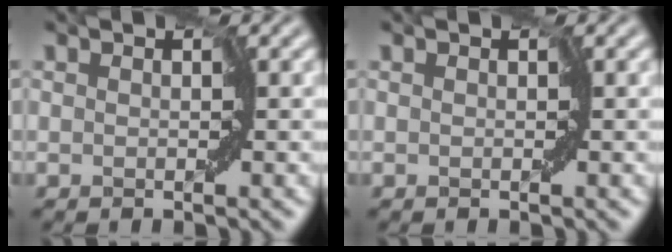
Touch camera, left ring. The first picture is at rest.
{"total": 0.0}